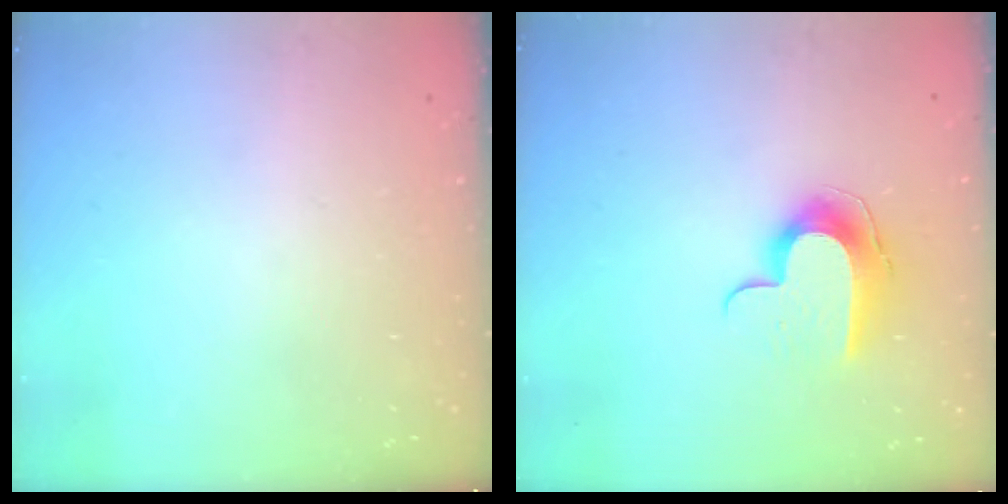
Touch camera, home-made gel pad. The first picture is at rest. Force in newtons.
{"total": 10.6, "press": 10.5, "slide": 0.8}